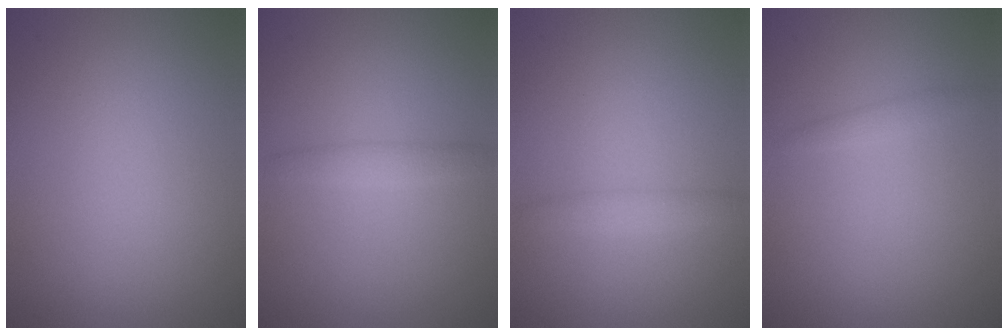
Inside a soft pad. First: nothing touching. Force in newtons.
{"total": 1.5, "press": 1.5, "slide": 0.1}
{"total": 1.4, "press": 1.4, "slide": 0.0}
{"total": 0.9, "press": 0.9, "slide": 0.0}